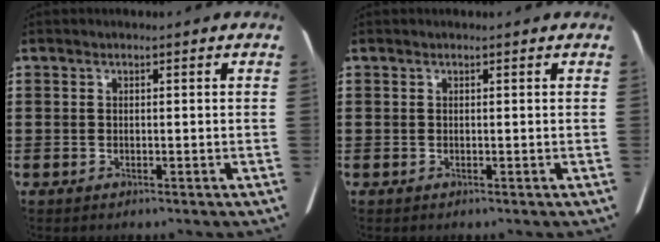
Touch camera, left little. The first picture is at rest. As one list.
[{"total": 0.0}]